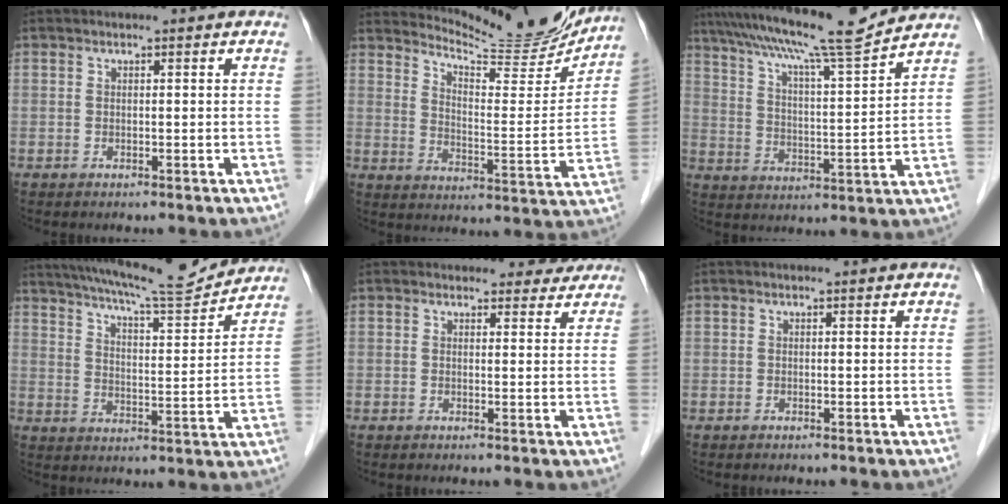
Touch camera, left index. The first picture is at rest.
{"total": 13.0, "force": [12.8, 0.4, 2.3], "torque": [-0.039, -0.073, 0.163]}
{"total": 12.5, "force": [10.5, -1.0, 6.8], "torque": [-0.116, -0.012, 0.157]}
{"total": 13.0, "force": [12.0, 0.2, 5.2], "torque": [-0.089, -0.023, 0.168]}
{"total": 1.8, "force": [1.2, 1.4, -0.2], "torque": [0.019, -0.020, -0.014]}
{"total": 0.0}